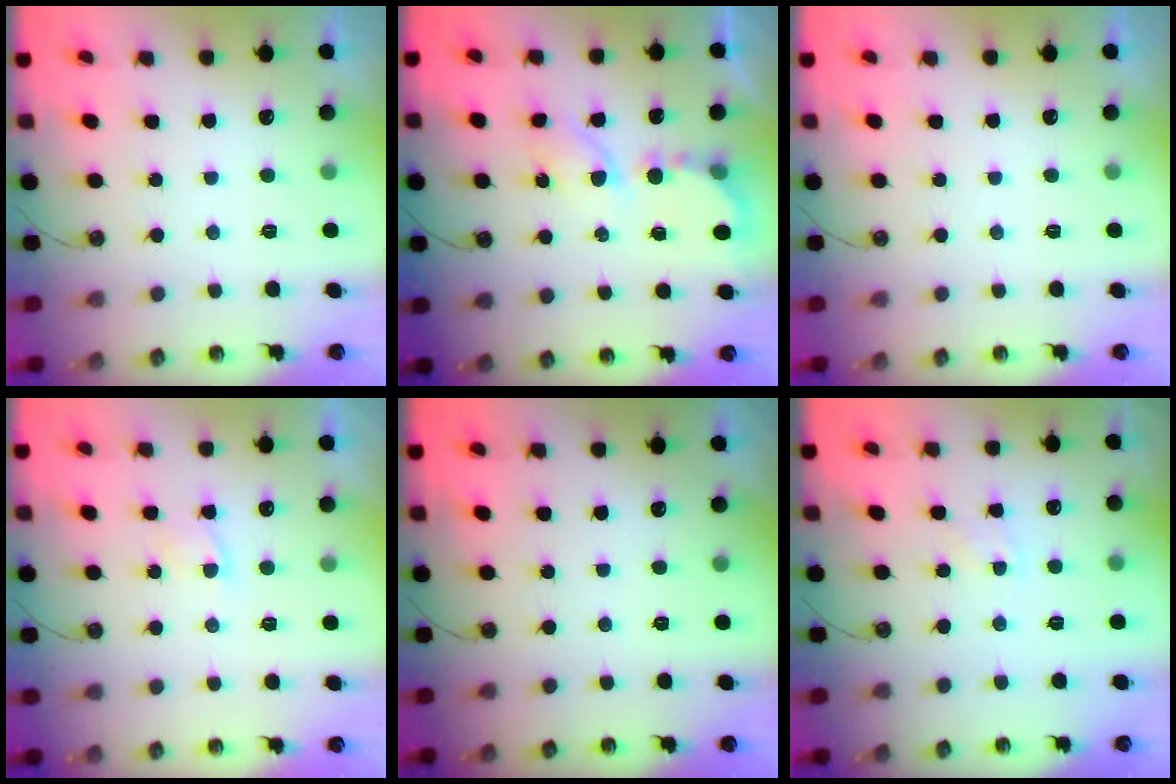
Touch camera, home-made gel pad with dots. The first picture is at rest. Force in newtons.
{"total": 6.4, "press": 6.3, "slide": 0.5}
{"total": 0.0}
{"total": 4.5, "press": 4.5, "slide": 0.6}
{"total": 0.0}
{"total": 3.3, "press": 3.3, "slide": 0.5}